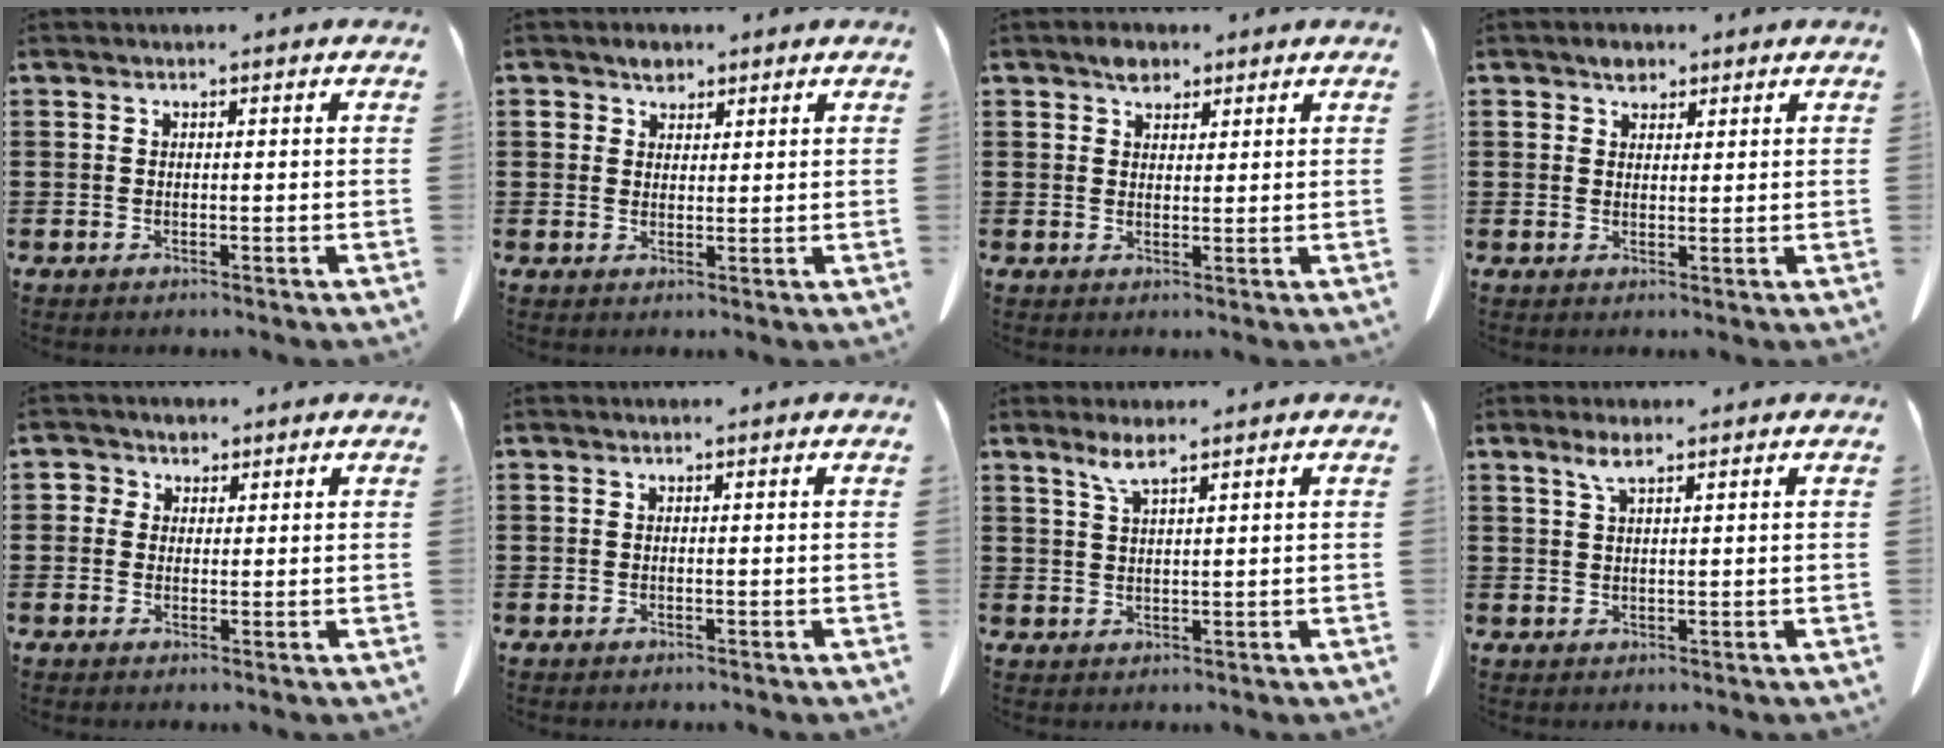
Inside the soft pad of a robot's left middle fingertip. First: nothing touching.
{"total": 2.5, "force": [1.9, 1.5, 0.6], "torque": [-0.009, 0.000, 0.035]}
{"total": 2.9, "force": [2.2, 1.5, 1.1], "torque": [-0.018, 0.001, 0.039]}
{"total": 2.4, "force": [1.8, 1.3, 0.7], "torque": [-0.009, -0.001, 0.034]}
{"total": 2.4, "force": [1.3, 2.0, 0.5], "torque": [-0.011, 0.006, 0.021]}
{"total": 0.0}
{"total": 3.4, "force": [2.4, 0.3, 2.3], "torque": [-0.052, 0.002, 0.044]}
{"total": 2.9, "force": [1.8, 0.5, 2.2], "torque": [-0.047, 0.003, 0.033]}